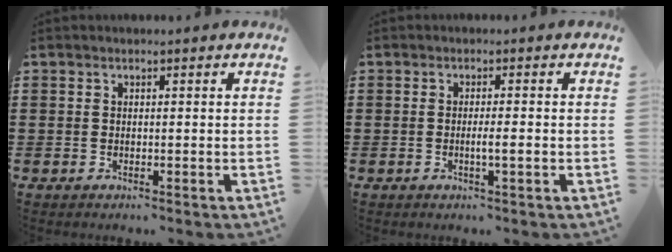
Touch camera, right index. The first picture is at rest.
{"total": 1.9, "force": [-0.5, -0.1, 1.8], "torque": [-0.030, -0.003, -0.011]}